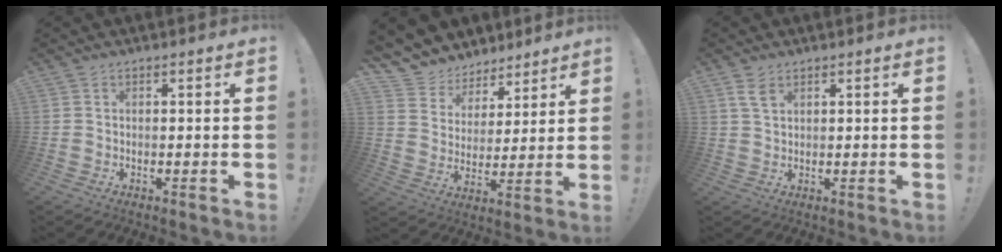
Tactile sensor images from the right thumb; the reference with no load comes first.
{"total": 9.2, "force": [6.8, 6.2, 1.0], "torque": [-0.028, -0.060, 0.134]}
{"total": 4.1, "force": [2.4, 2.0, 2.7], "torque": [-0.040, -0.011, 0.044]}